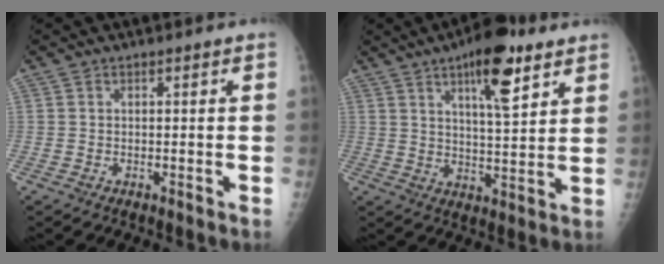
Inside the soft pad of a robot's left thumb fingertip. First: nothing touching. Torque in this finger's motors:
{"motor_torque": [1.13, 0.32, 0.98, -0.57, 0.27]}